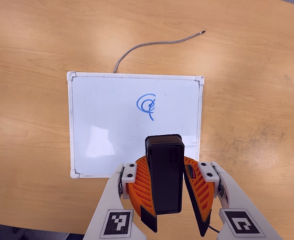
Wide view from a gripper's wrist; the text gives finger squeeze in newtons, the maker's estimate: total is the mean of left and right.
{"total": 8.4, "left": 9.2, "right": 7.6}